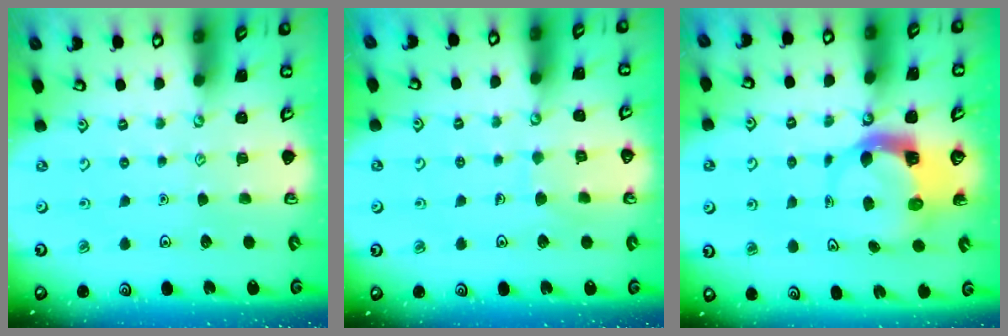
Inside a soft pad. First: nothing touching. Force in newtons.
{"total": 6.8, "press": 6.8, "slide": 0.5}
{"total": 5.2, "press": 5.1, "slide": 0.6}